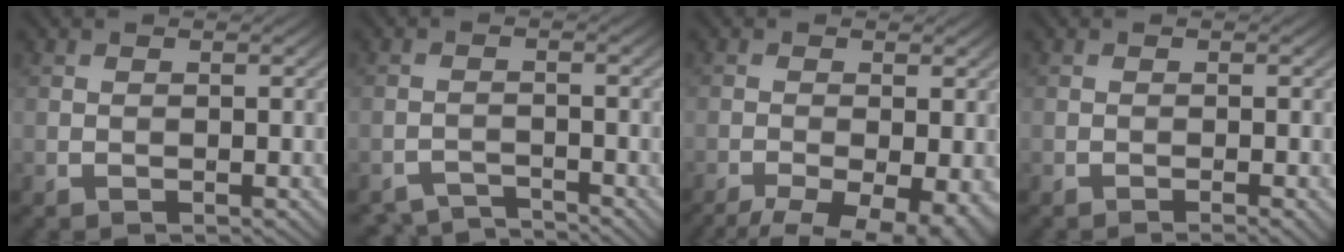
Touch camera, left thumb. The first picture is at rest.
{"total": 3.2, "force": [-3.2, 0.4, 0.6], "torque": [-0.006, -0.004, -0.061]}
{"total": 10.7, "force": [-7.0, 3.9, 7.1], "torque": [-0.111, -0.035, -0.084]}
{"total": 1.2, "force": [-0.6, 0.1, 1.0], "torque": [-0.012, 0.000, -0.013]}